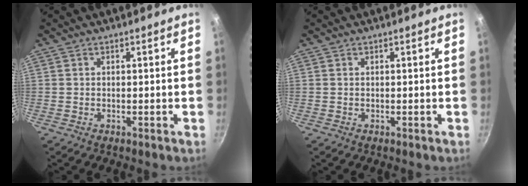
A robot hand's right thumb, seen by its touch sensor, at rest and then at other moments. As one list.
[{"total": 0.0}]